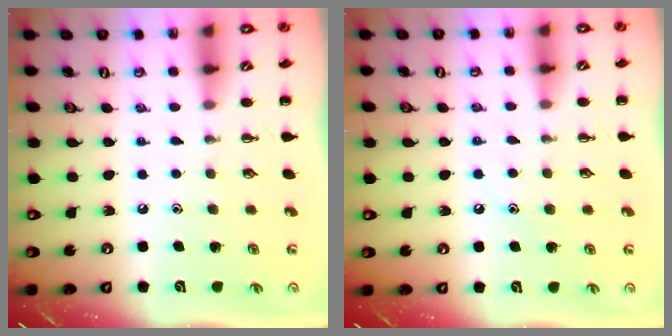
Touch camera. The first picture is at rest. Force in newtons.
{"total": 7.3, "press": 7.1, "slide": 1.5}